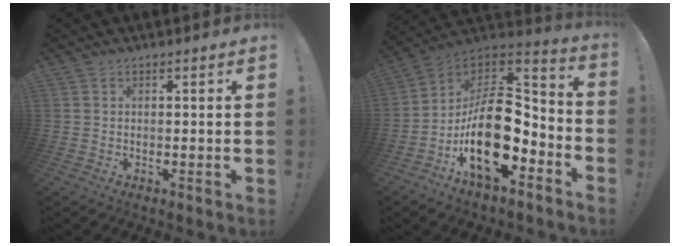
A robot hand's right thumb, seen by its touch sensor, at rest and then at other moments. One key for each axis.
{"total": 23.0, "fx": -5.0, "fy": 12.9, "fz": 18.4, "tx": -0.326, "ty": 0.026, "tz": -0.073}